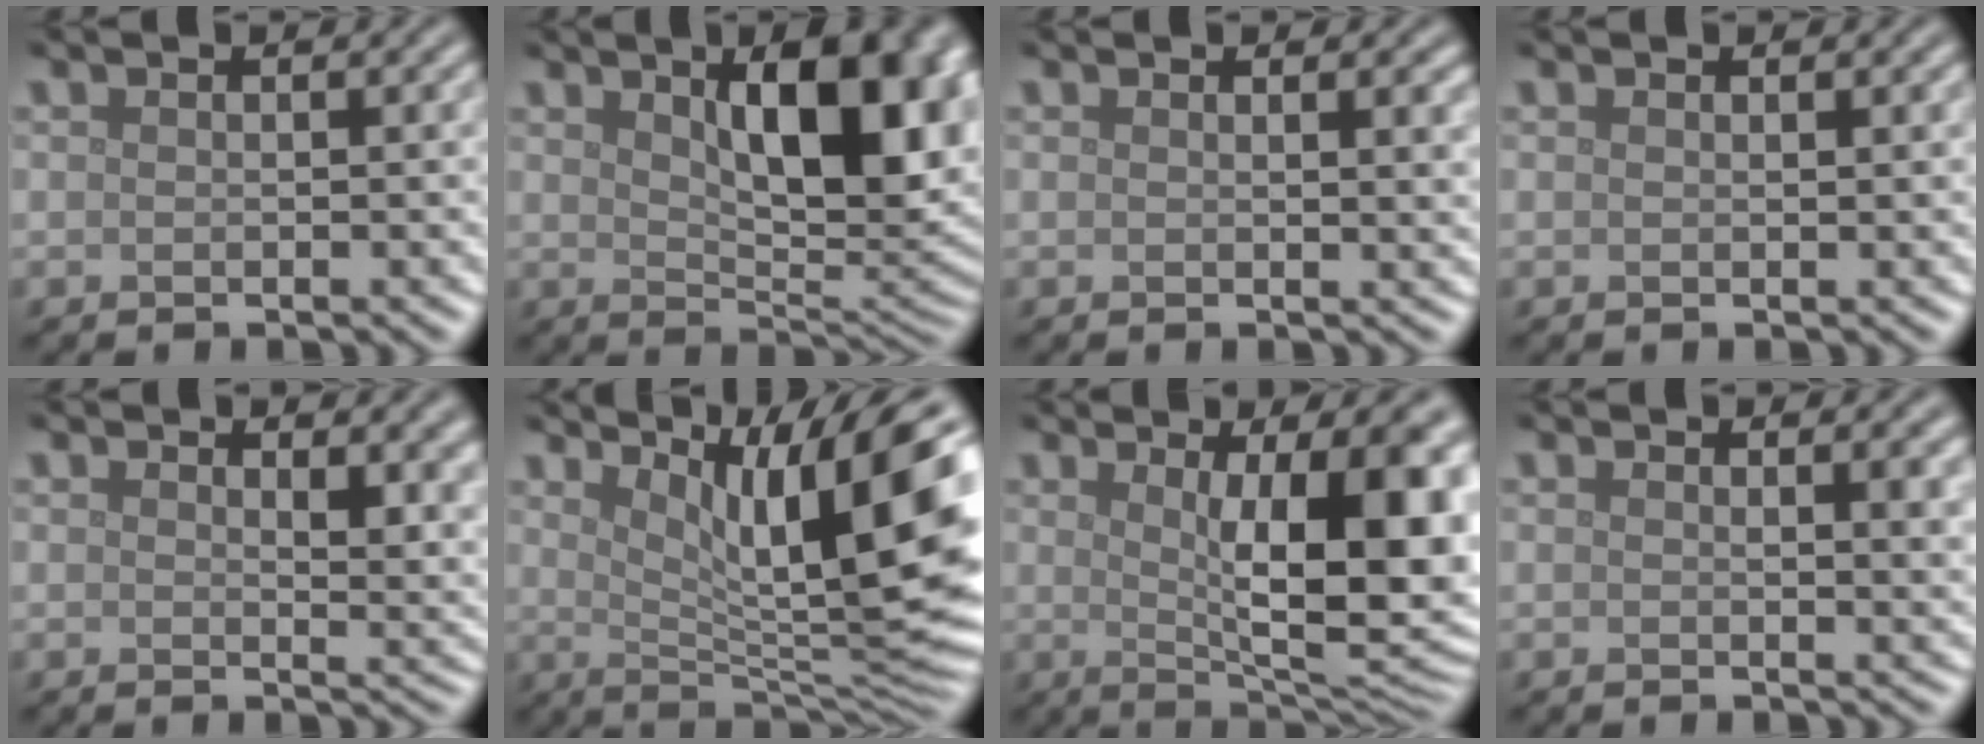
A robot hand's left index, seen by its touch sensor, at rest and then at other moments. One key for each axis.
{"total": 11.4, "fx": 3.5, "fy": 4.8, "fz": 9.8, "tx": -0.125, "ty": 0.002, "tz": 0.054}
{"total": 1.5, "fx": 0.7, "fy": 0.5, "fz": 1.3, "tx": -0.008, "ty": 0.002, "tz": 0.007}
{"total": 0.0}
{"total": 3.5, "fx": 1.8, "fy": 1.7, "fz": 2.6, "tx": -0.038, "ty": -0.009, "tz": 0.028}
{"total": 13.4, "fx": 5.0, "fy": 3.2, "fz": 12.0, "tx": -0.156, "ty": -0.001, "tz": 0.088}
{"total": 12.8, "fx": 1.5, "fy": 4.2, "fz": 12.0, "tx": -0.129, "ty": 0.000, "tz": 0.024}
{"total": 2.6, "fx": 1.0, "fy": 0.9, "fz": 2.3, "tx": -0.018, "ty": 0.001, "tz": 0.012}